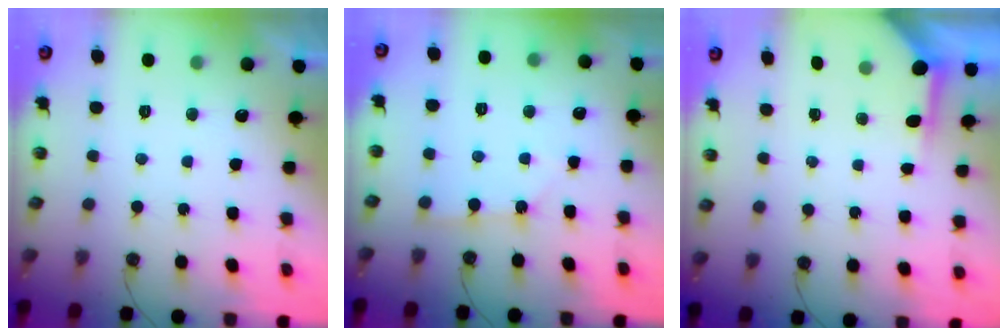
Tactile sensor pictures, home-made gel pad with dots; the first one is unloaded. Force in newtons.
{"total": 1.5, "press": 1.5, "slide": 0.2}
{"total": 3.6, "press": 3.6, "slide": 0.5}